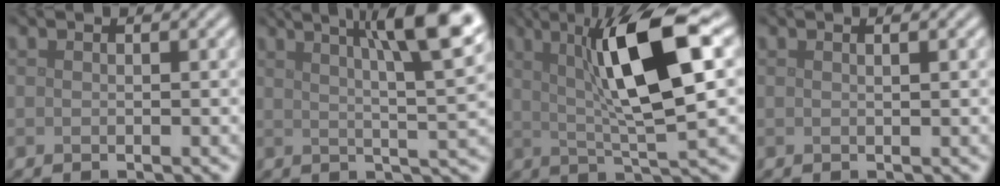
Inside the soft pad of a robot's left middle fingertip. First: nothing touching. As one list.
[{"total": 11.2, "force": [4.8, 2.8, 9.7], "torque": [-0.101, 0.029, 0.065]}, {"total": 9.9, "force": [2.5, 1.9, 9.4], "torque": [-0.145, 0.006, 0.044]}, {"total": 0.8, "force": [0.3, 0.2, 0.7], "torque": [-0.003, 0.004, 0.003]}]